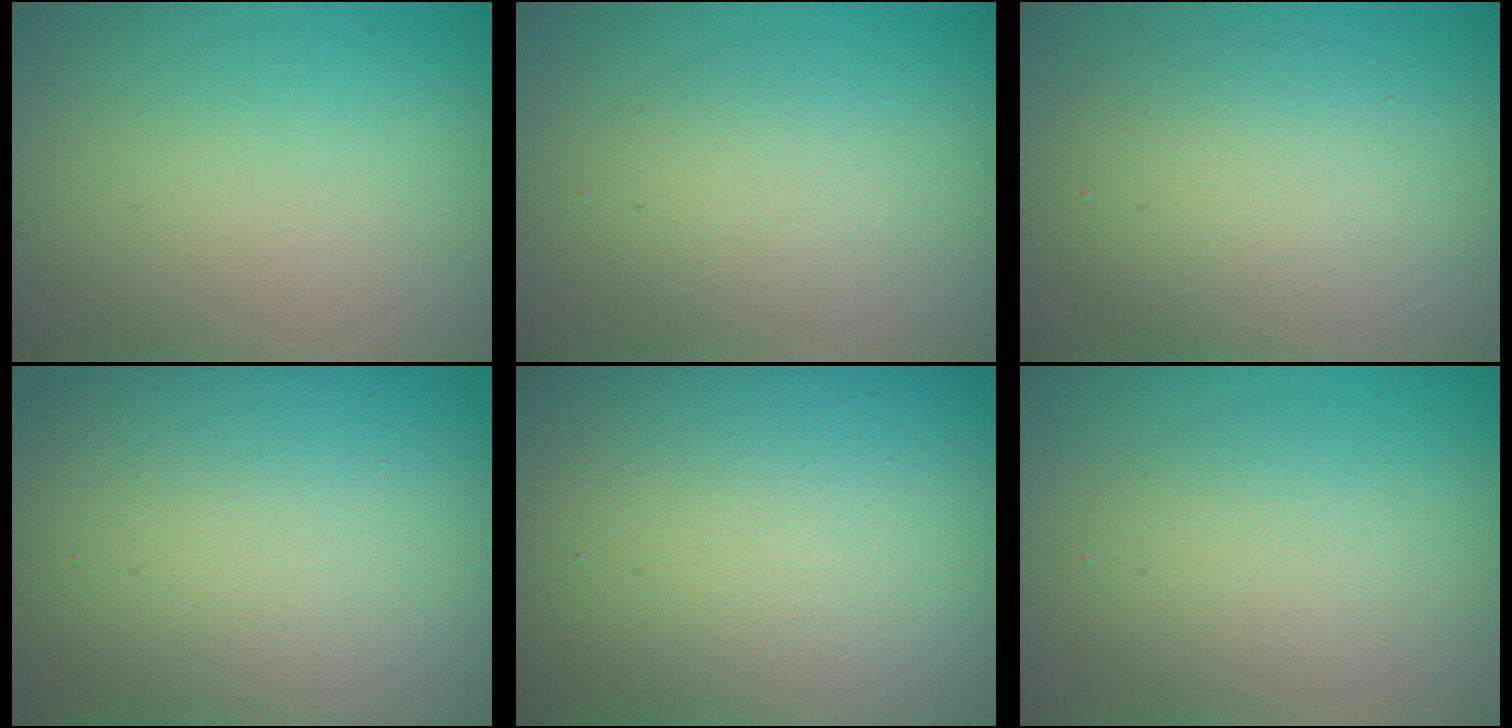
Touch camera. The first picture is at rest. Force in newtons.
{"total": 2.3, "press": 2.3, "slide": 0.1}
{"total": 4.9, "press": 4.9, "slide": 0.4}
{"total": 14.6, "press": 14.6, "slide": 0.4}
{"total": 24.8, "press": 24.8, "slide": 0.9}
{"total": 2.8, "press": 2.8, "slide": 0.1}